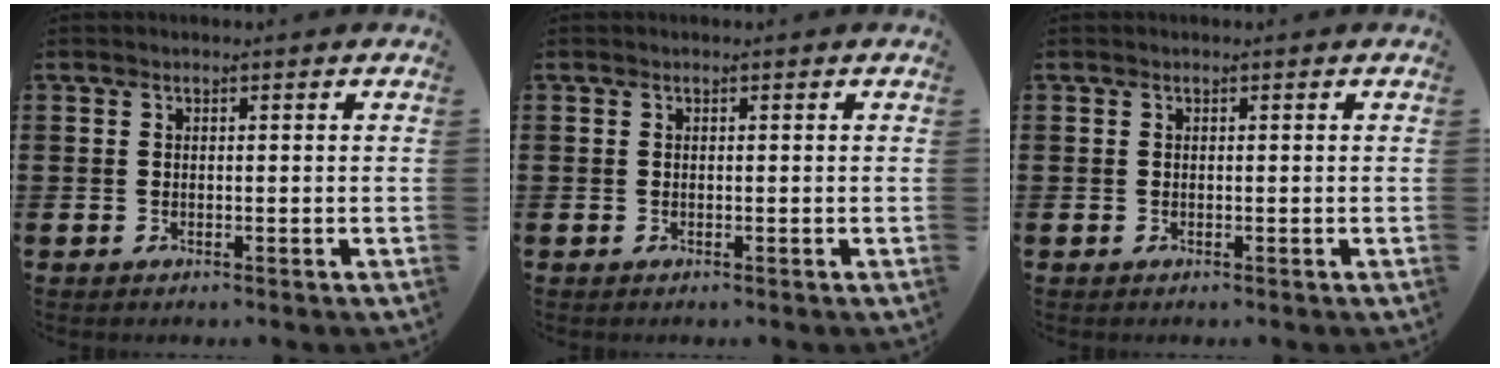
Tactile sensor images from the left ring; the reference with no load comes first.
{"total": 0.0}
{"total": 0.0}